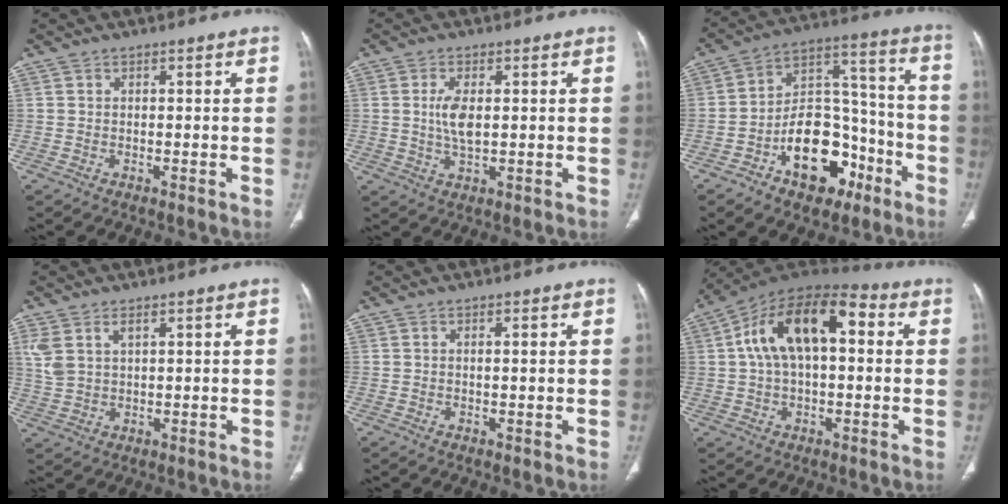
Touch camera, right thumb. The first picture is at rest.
{"total": 5.0, "force": [0.6, 2.2, 4.5], "torque": [-0.094, -0.005, 0.016]}
{"total": 17.8, "force": [-8.3, 11.0, 11.3], "torque": [-0.129, 0.080, -0.127]}
{"total": 5.2, "force": [2.4, 2.8, 3.7], "torque": [-0.086, -0.002, 0.059]}
{"total": 0.8, "force": [0.1, 0.1, 0.8], "torque": [-0.018, -0.001, 0.003]}
{"total": 17.5, "force": [3.3, 9.3, 14.5], "torque": [-0.234, 0.041, 0.046]}